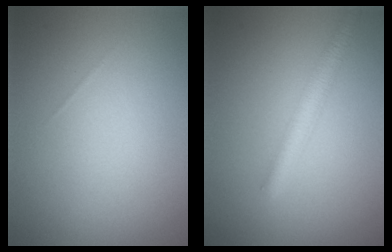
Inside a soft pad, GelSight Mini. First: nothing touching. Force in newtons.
{"total": 2.5, "press": 2.5, "slide": 0.2}